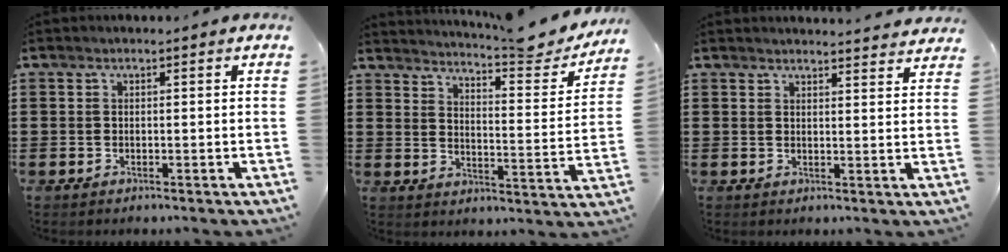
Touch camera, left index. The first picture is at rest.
{"total": 6.8, "force": [6.3, 0.3, 2.5], "torque": [-0.047, -0.045, 0.102]}
{"total": 2.8, "force": [2.8, -0.2, 0.1], "torque": [-0.002, -0.014, 0.052]}